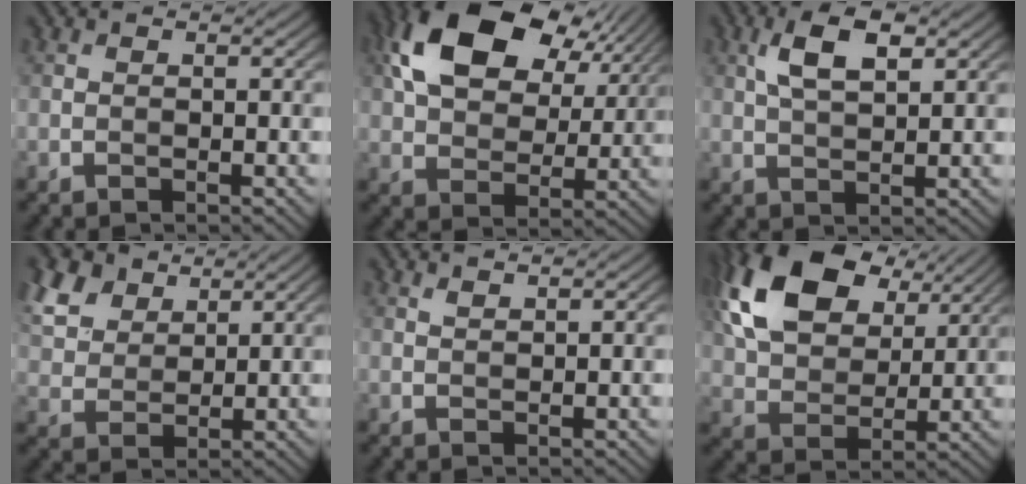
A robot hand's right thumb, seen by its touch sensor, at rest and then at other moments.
{"total": 16.1, "force": [7.2, 9.9, 10.4], "torque": [-0.216, 0.017, 0.136]}
{"total": 5.7, "force": [2.3, 2.3, 4.6], "torque": [-0.097, 0.007, 0.042]}
{"total": 8.4, "force": [5.2, 5.1, 4.2], "torque": [-0.127, 0.016, 0.100]}
{"total": 1.0, "force": [0.9, 0.1, 0.4], "torque": [-0.014, 0.003, 0.021]}
{"total": 16.5, "force": [7.8, 10.1, 10.4], "torque": [-0.240, 0.021, 0.145]}